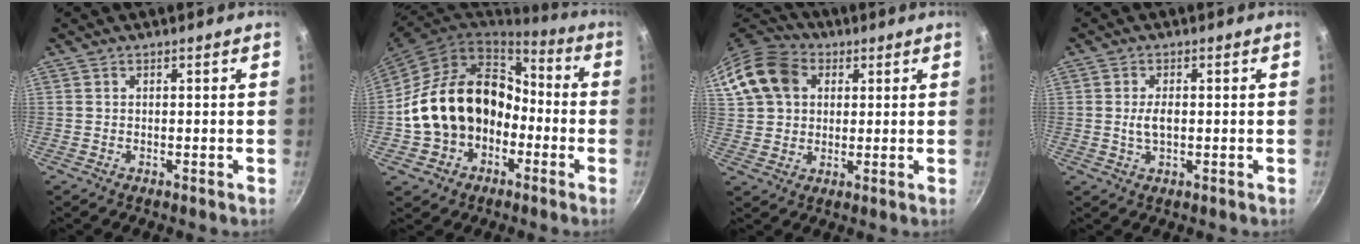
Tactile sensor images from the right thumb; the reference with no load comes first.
{"total": 19.2, "force": [-3.6, 15.3, 11.1], "torque": [-0.164, 0.066, -0.048]}
{"total": 14.5, "force": [4.6, 11.3, 7.9], "torque": [-0.142, 0.023, 0.075]}
{"total": 3.4, "force": [0.0, 1.8, 2.9], "torque": [-0.049, 0.005, 0.000]}